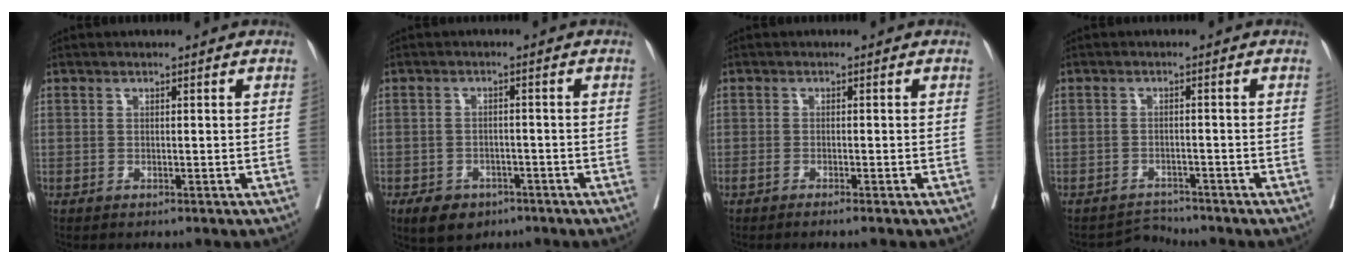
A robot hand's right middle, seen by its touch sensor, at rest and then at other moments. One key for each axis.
{"total": 5.2, "fx": -3.4, "fy": 3.4, "fz": 2.1, "tx": -0.034, "ty": -0.001, "tz": -0.045}
{"total": 2.4, "fx": -1.9, "fy": -0.4, "fz": 1.4, "tx": -0.013, "ty": 0.003, "tz": -0.026}
{"total": 2.5, "fx": -2.1, "fy": -0.2, "fz": -1.4, "tx": 0.024, "ty": -0.006, "tz": -0.032}